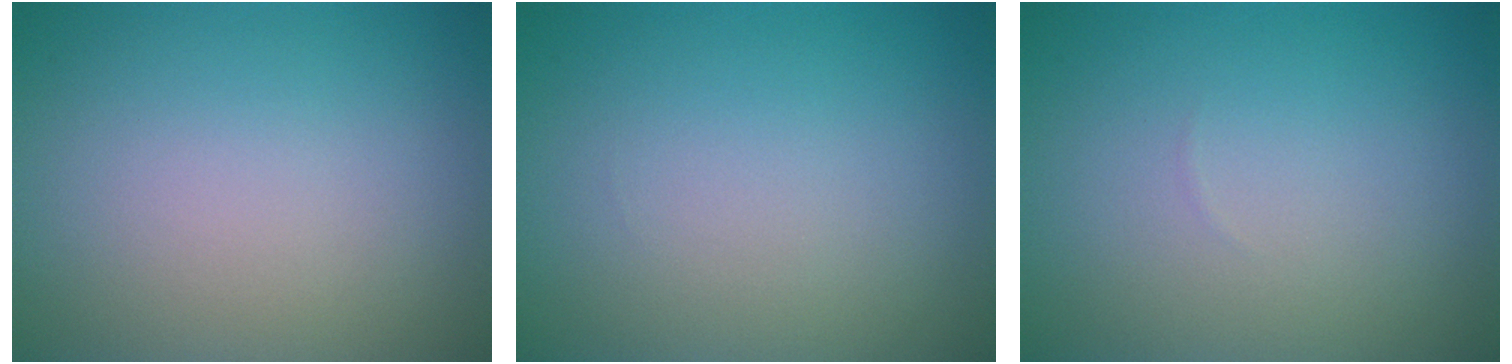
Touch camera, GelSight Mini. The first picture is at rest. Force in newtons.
{"total": 0.0}
{"total": 0.0}